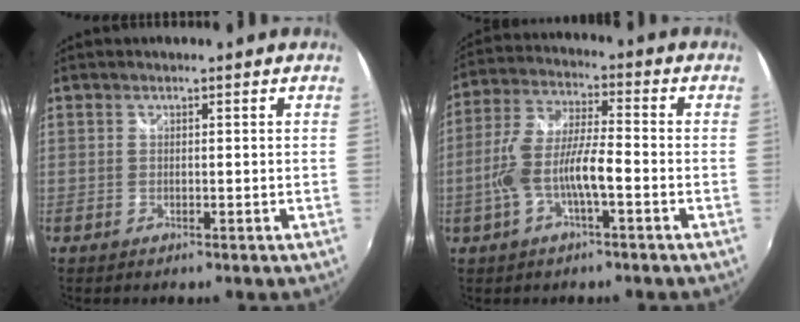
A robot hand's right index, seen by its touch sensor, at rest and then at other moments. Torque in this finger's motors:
{"motor_torque": [0.60, -0.33, 0.71, 0.19]}